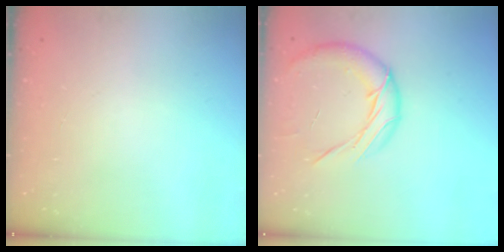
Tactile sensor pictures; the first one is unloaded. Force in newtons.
{"total": 13.1, "press": 13.0, "slide": 1.8}